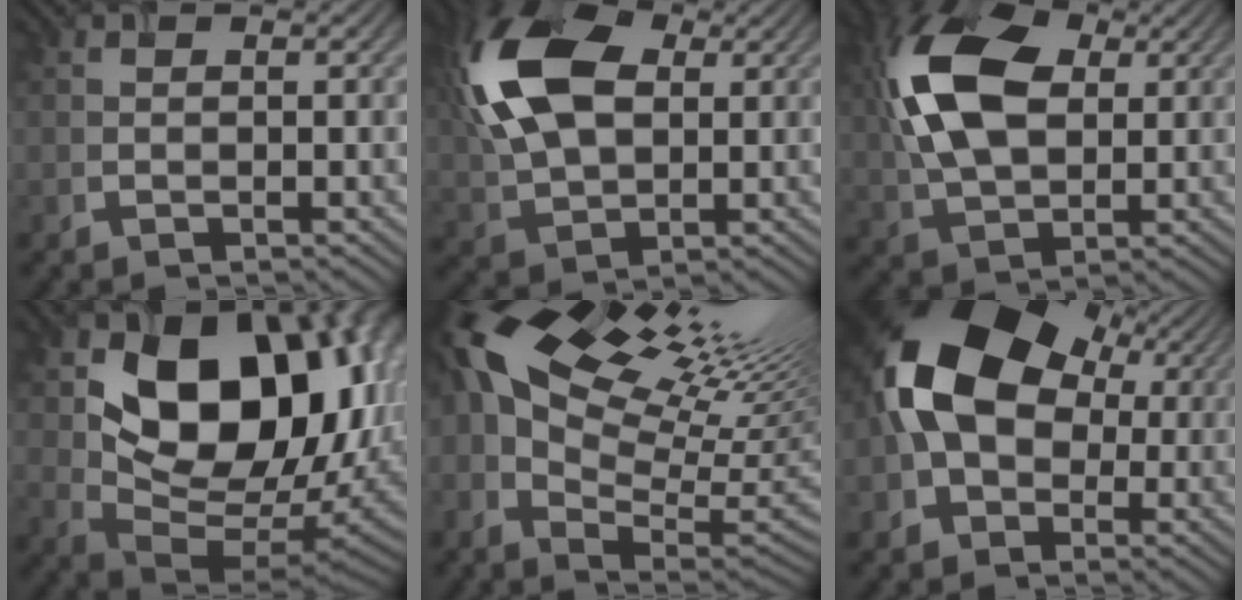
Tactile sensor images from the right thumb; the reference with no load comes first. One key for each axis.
{"total": 14.7, "fx": 3.6, "fy": 9.1, "fz": 11.1, "tx": -0.266, "ty": 0.024, "tz": 0.059}
{"total": 13.7, "fx": 2.9, "fy": 8.5, "fz": 10.4, "tx": -0.245, "ty": 0.017, "tz": 0.048}
{"total": 17.3, "fx": 3.1, "fy": 12.0, "fz": 12.0, "tx": -0.179, "ty": -0.028, "tz": 0.079}
{"total": 18.9, "fx": 7.0, "fy": 9.6, "fz": 14.7, "tx": -0.260, "ty": 0.027, "tz": 0.137}
{"total": 15.7, "fx": 1.5, "fy": 11.7, "fz": 10.4, "tx": -0.186, "ty": -0.004, "tz": 0.027}